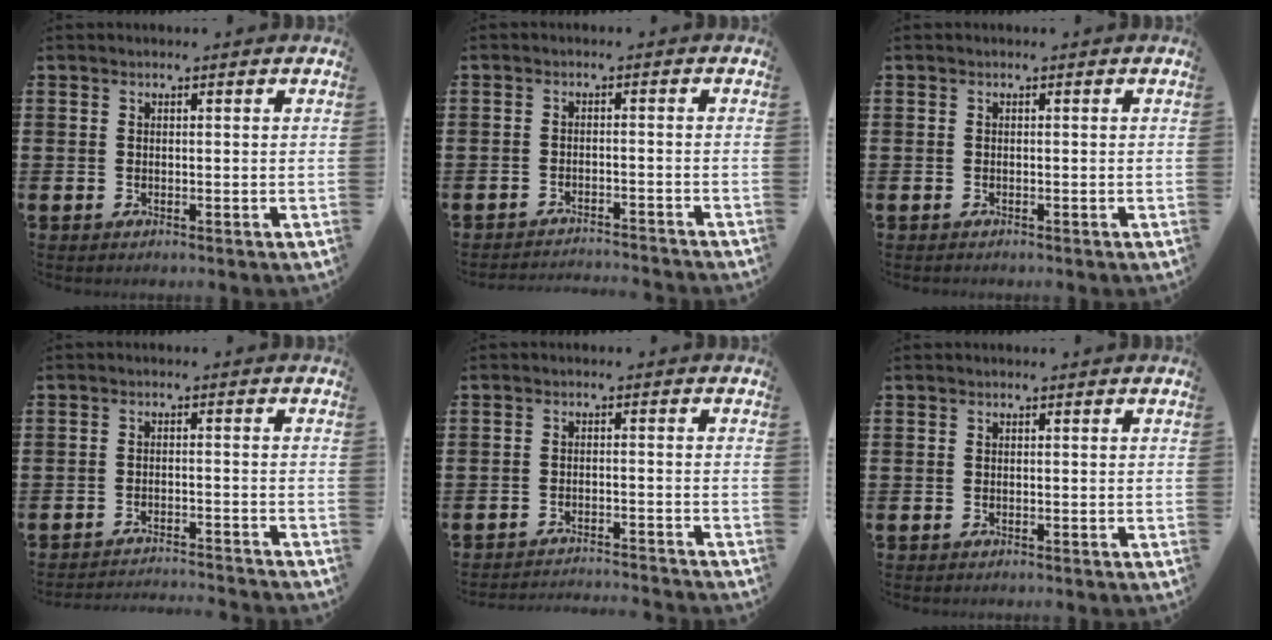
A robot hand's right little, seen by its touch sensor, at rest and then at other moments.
{"total": 2.0, "force": [-2.0, -0.2, 0.0], "torque": [-0.003, 0.005, -0.044]}
{"total": 0.0}
{"total": 2.3, "force": [-2.3, -0.3, 0.0], "torque": [-0.003, 0.002, -0.050]}
{"total": 2.2, "force": [-2.2, -0.2, 0.0], "torque": [-0.003, 0.003, -0.047]}
{"total": 0.0}